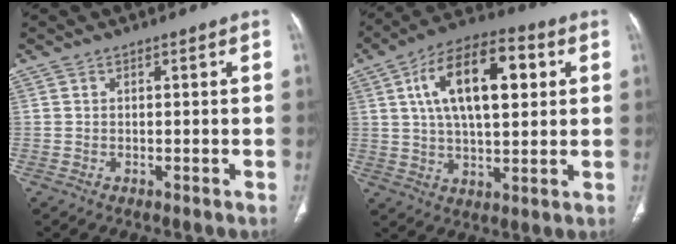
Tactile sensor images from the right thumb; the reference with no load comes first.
{"total": 18.1, "force": [5.0, 8.5, 15.1], "torque": [-0.236, 0.009, 0.079]}